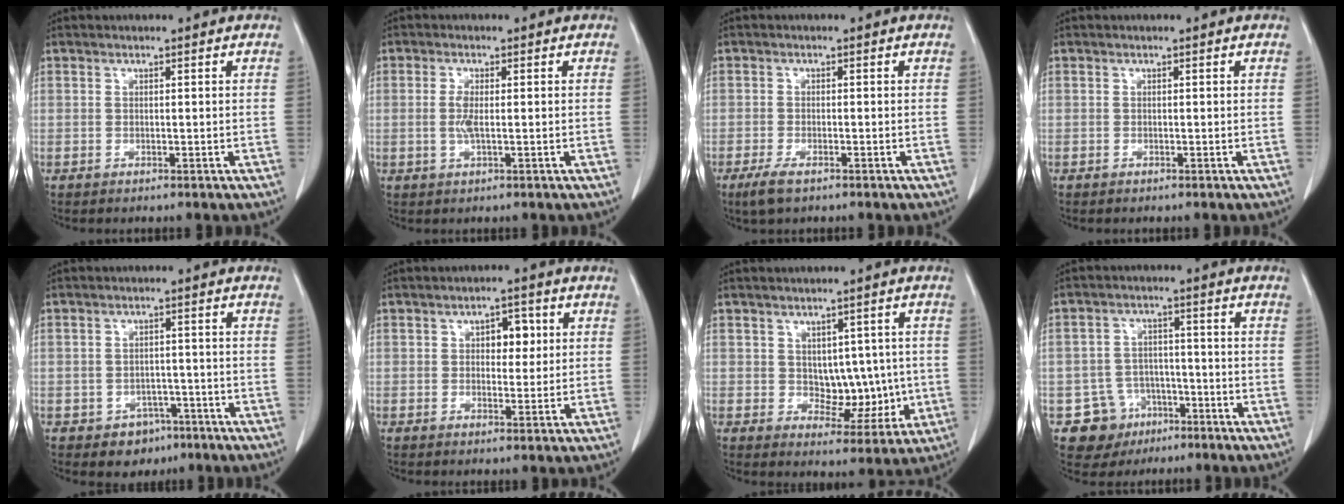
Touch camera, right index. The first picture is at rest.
{"total": 2.5, "force": [-0.1, 0.6, 2.4], "torque": [-0.055, -0.002, -0.002]}
{"total": 3.2, "force": [-2.2, 0.9, 2.2], "torque": [-0.052, -0.006, -0.038]}
{"total": 0.0}
{"total": 4.5, "force": [-2.7, 3.4, 1.4], "torque": [-0.011, 0.010, -0.029]}
{"total": 3.9, "force": [1.0, 2.2, 3.1], "torque": [-0.040, 0.008, 0.015]}
{"total": 6.7, "force": [0.2, 4.4, 5.0], "torque": [-0.054, 0.006, 0.020]}
{"total": 7.3, "force": [-3.7, 6.3, 0.5], "torque": [-0.002, 0.013, -0.050]}